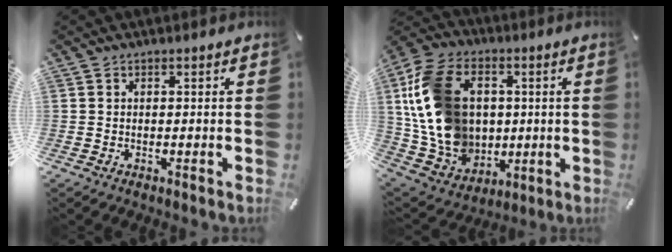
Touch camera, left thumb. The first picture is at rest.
{"total": 20.0, "force": [2.9, 15.8, 11.9], "torque": [-0.263, -0.003, 0.061]}